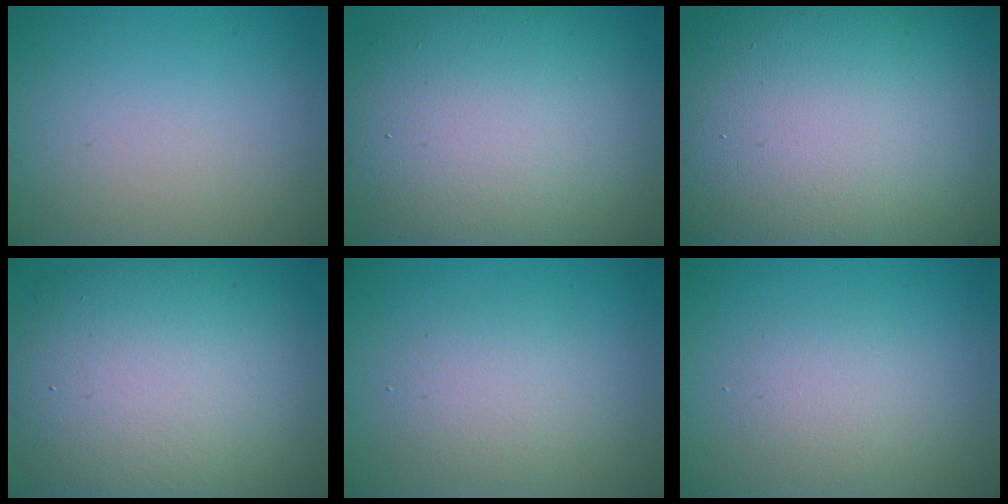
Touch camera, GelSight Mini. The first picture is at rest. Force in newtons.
{"total": 14.6, "press": 14.6, "slide": 0.8}
{"total": 24.9, "press": 24.9, "slide": 0.8}
{"total": 12.7, "press": 12.6, "slide": 0.6}
{"total": 2.6, "press": 2.6, "slide": 0.1}
{"total": 2.1, "press": 2.1, "slide": 0.2}